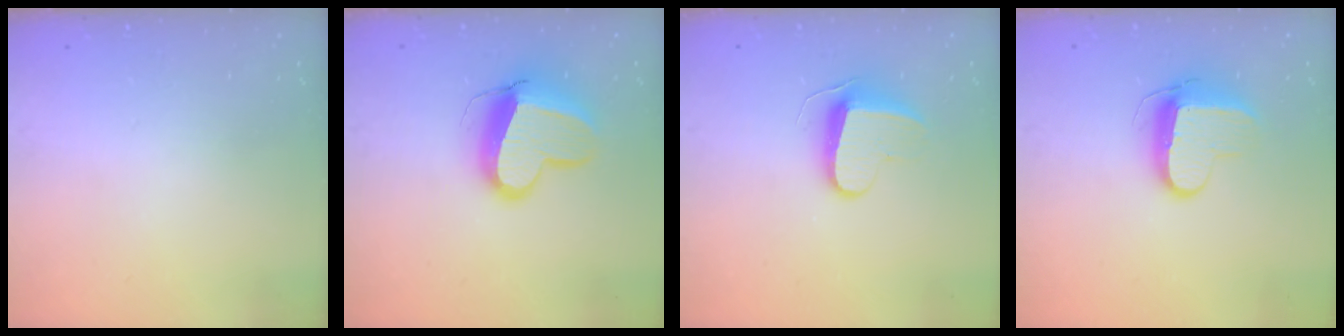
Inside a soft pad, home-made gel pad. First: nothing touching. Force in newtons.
{"total": 14.4, "press": 14.3, "slide": 1.6}
{"total": 9.0, "press": 8.9, "slide": 0.7}
{"total": 10.2, "press": 10.1, "slide": 0.8}